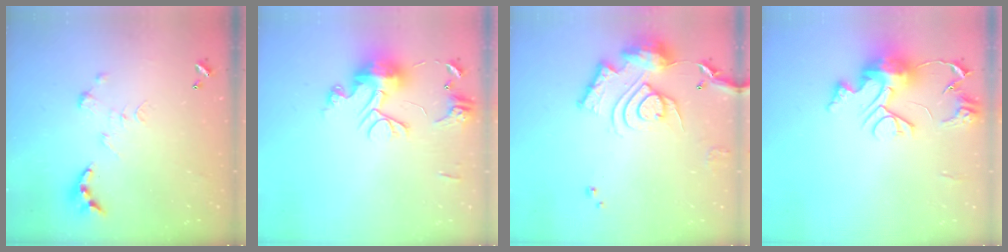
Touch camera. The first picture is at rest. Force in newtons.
{"total": 13.5, "press": 13.5, "slide": 1.0}
{"total": 15.8, "press": 15.8, "slide": 1.0}
{"total": 13.9, "press": 13.8, "slide": 1.5}